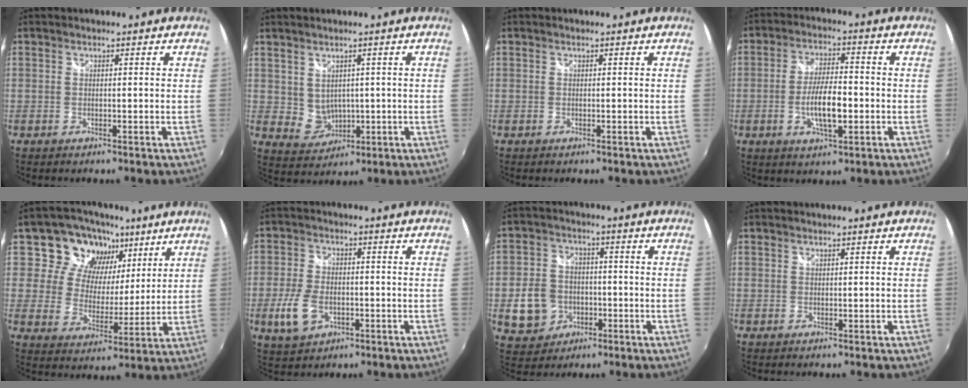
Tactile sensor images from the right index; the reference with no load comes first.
{"total": 5.1, "force": [1.1, 4.3, 2.5], "torque": [-0.045, -0.001, 0.037]}
{"total": 0.0}
{"total": 8.4, "force": [-2.1, 2.7, 7.7], "torque": [-0.147, -0.004, -0.035]}
{"total": 13.3, "force": [7.5, 10.0, 4.5], "torque": [-0.076, 0.000, 0.122]}
{"total": 8.1, "force": [-2.8, 5.0, 5.8], "torque": [-0.136, -0.007, -0.048]}
{"total": 10.0, "force": [-2.8, 8.6, 4.2], "torque": [-0.118, 0.015, -0.038]}
{"total": 0.0}